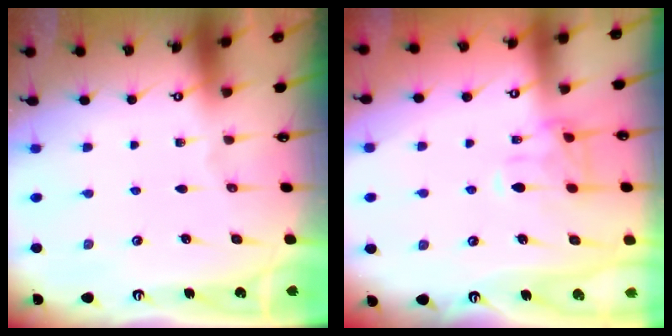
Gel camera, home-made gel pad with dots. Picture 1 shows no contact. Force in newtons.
{"total": 3.2, "press": 2.9, "slide": 1.4}